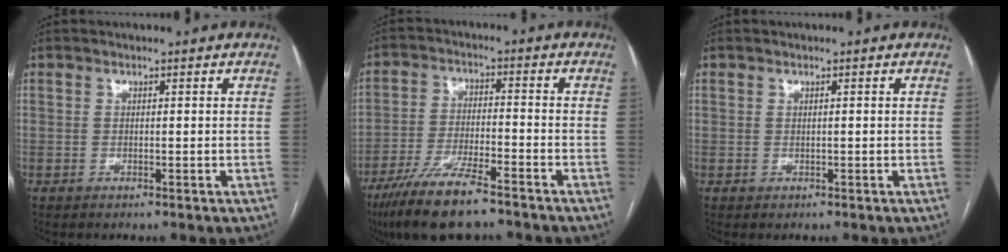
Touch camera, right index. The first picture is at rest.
{"total": 11.7, "force": [-8.6, 2.1, 7.7], "torque": [-0.146, -0.024, -0.151]}
{"total": 0.0}